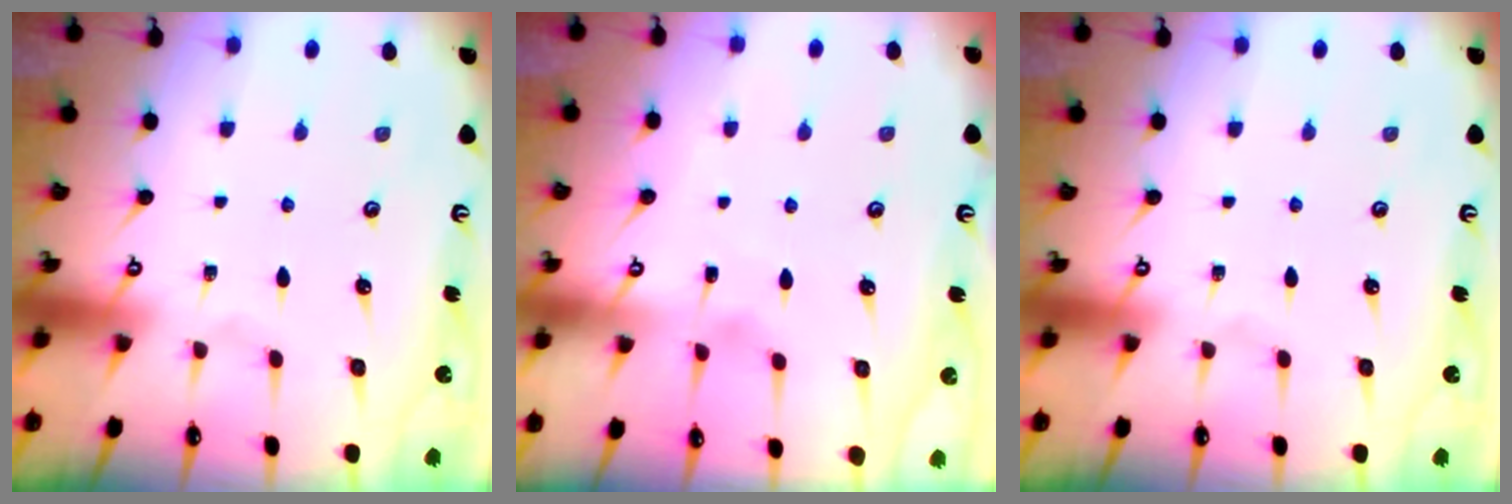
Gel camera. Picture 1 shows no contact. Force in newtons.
{"total": 1.8, "press": 1.8, "slide": 0.3}
{"total": 0.0}